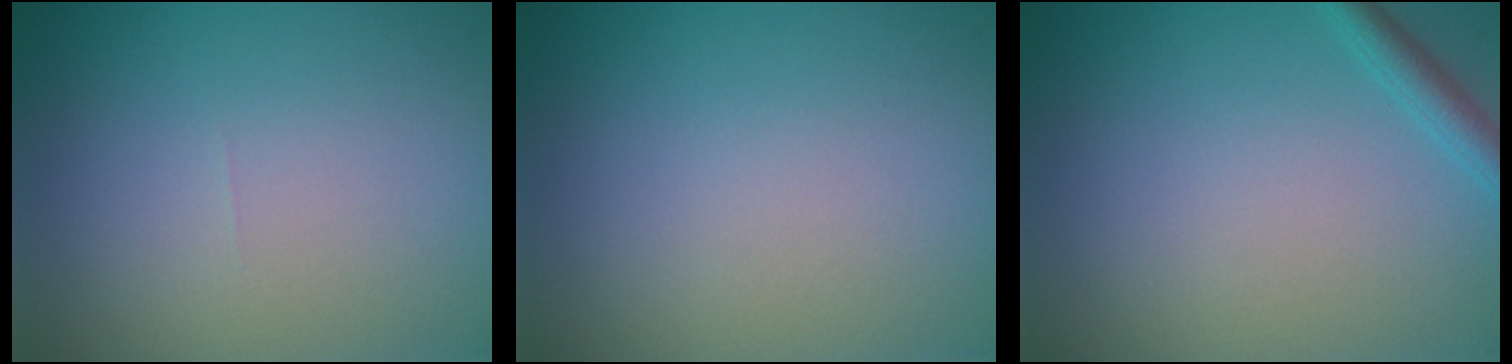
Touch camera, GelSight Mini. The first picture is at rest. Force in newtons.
{"total": 0.0}
{"total": 1.8, "press": 1.7, "slide": 0.1}